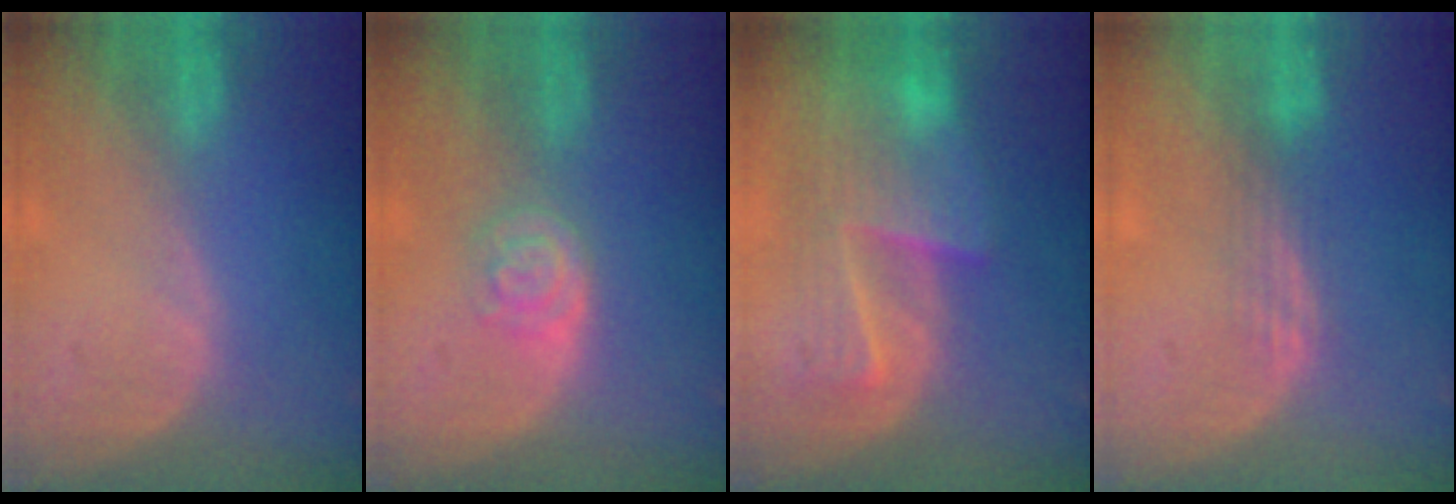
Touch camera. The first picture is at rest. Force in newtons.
{"total": 3.7, "press": 3.6, "slide": 1.0}
{"total": 8.1, "press": 7.9, "slide": 1.9}
{"total": 3.0, "press": 2.5, "slide": 1.6}